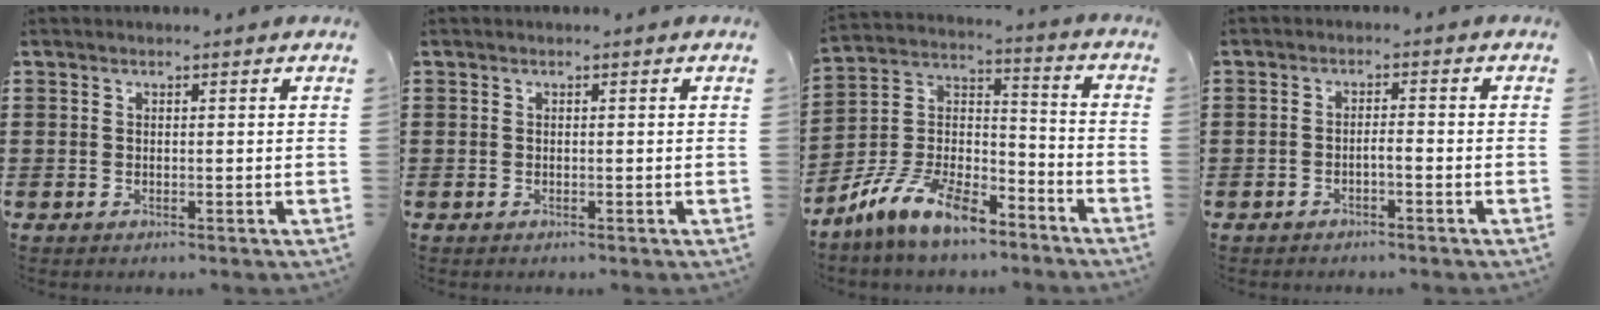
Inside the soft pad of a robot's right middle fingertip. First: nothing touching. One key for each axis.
{"total": 0.0}
{"total": 11.2, "fx": -9.0, "fy": 3.2, "fz": 6.0, "tx": -0.136, "ty": 0.014, "tz": -0.184}
{"total": 1.5, "fx": -1.2, "fy": 0.0, "fz": 0.9, "tx": -0.020, "ty": 0.001, "tz": -0.023}